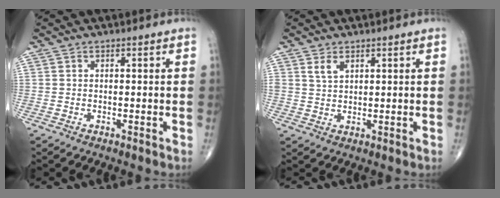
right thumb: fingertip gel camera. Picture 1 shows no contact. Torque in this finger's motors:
{"motor_torque": [0.02, 0.01, 0.32, 0.34, 0.01]}